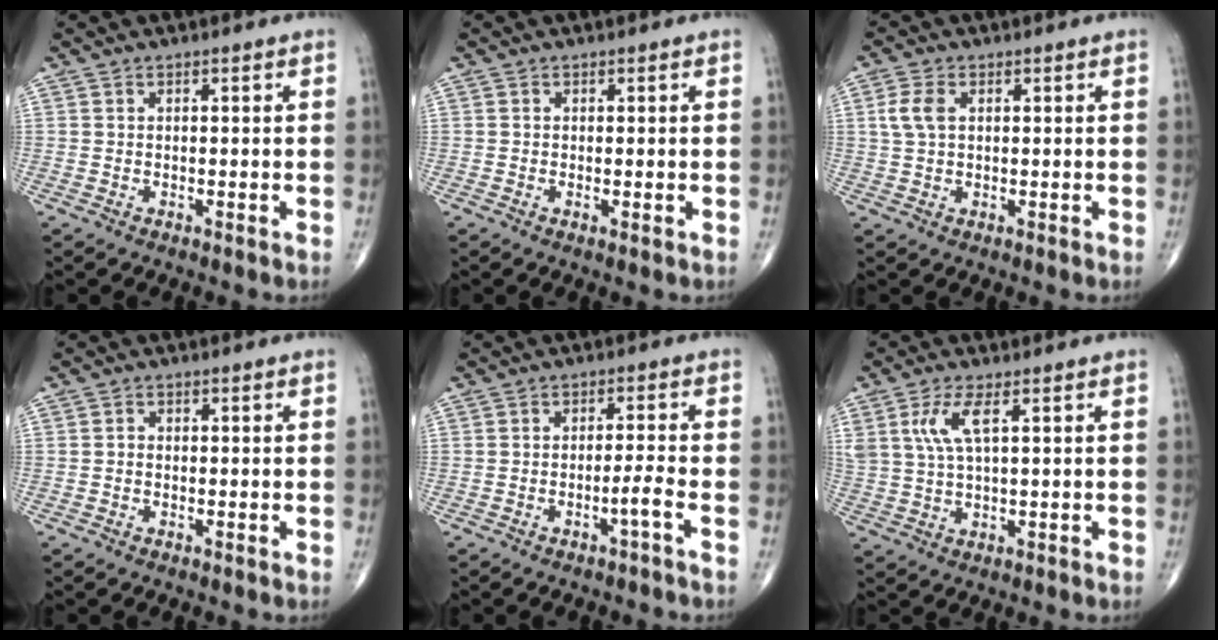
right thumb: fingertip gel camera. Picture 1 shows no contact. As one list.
[{"total": 0.5, "force": [-0.1, 0.0, 0.5], "torque": [-0.012, -0.004, -0.003]}, {"total": 4.3, "force": [1.0, 2.6, 3.2], "torque": [-0.076, 0.006, 0.019]}, {"total": 0.7, "force": [-0.2, 0.5, 0.3], "torque": [-0.002, 0.001, -0.006]}, {"total": 2.7, "force": [-1.6, -0.6, 2.1], "torque": [-0.046, 0.014, -0.029]}, {"total": 6.0, "force": [2.4, 1.8, 5.2], "torque": [-0.125, -0.004, 0.053]}]